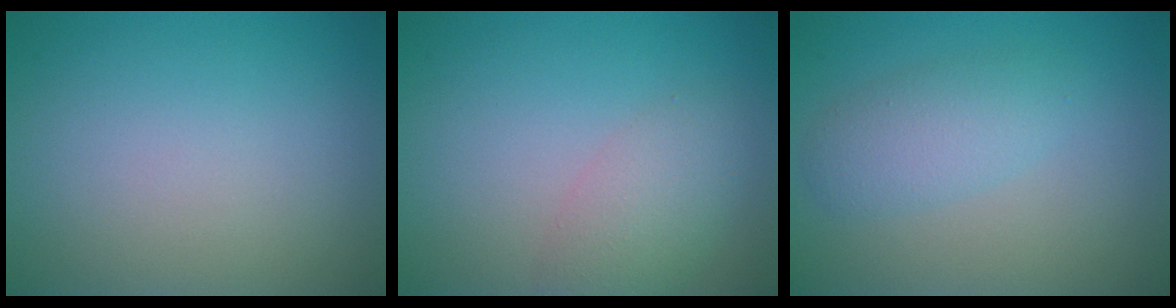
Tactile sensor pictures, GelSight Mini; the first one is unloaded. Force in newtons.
{"total": 3.0, "press": 3.0, "slide": 0.1}
{"total": 2.8, "press": 2.8, "slide": 0.1}